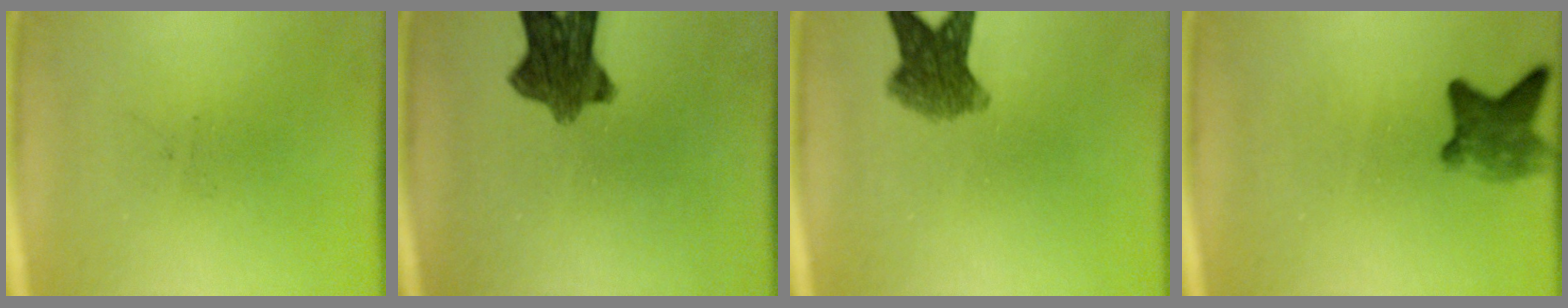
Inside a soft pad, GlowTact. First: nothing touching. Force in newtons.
{"total": 8.6}
{"total": 6.5}
{"total": 4.6}